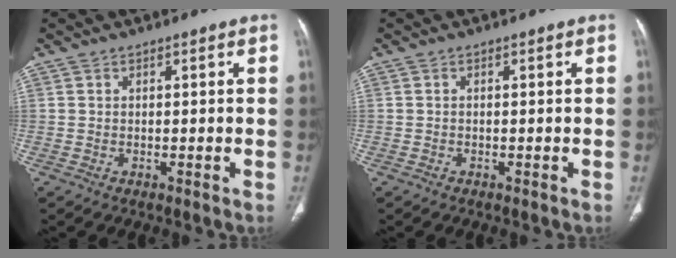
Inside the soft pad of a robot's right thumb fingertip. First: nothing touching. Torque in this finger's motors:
{"motor_torque": [-0.04, 0.24, 0.00, -0.10, 0.05]}